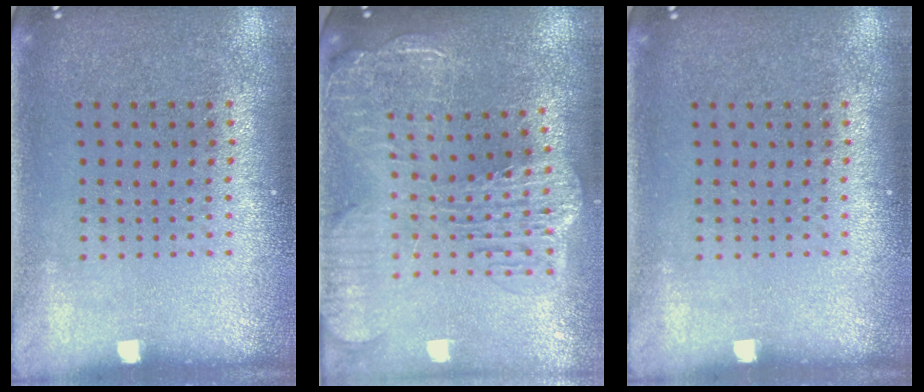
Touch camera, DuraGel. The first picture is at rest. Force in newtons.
{"total": 3.0, "press": 2.5, "slide": 1.7}
{"total": 0.0}